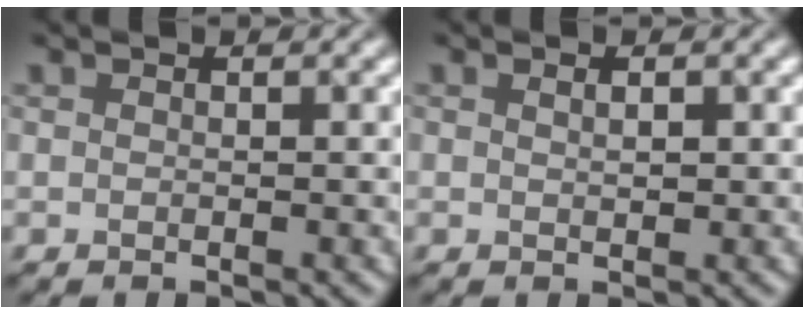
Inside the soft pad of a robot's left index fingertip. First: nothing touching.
{"total": 0.8, "force": [0.1, 0.3, 0.7], "torque": [-0.014, 0.000, 0.004]}